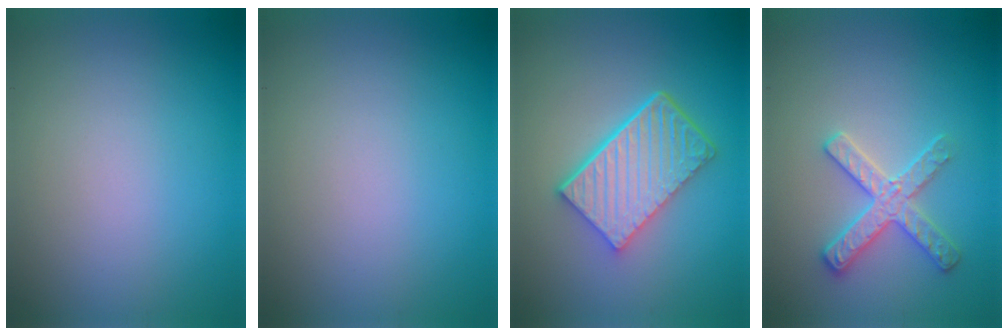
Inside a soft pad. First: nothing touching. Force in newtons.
{"total": 0.0}
{"total": 6.0, "press": 4.3, "slide": 4.2}
{"total": 2.9, "press": 2.9, "slide": 0.1}